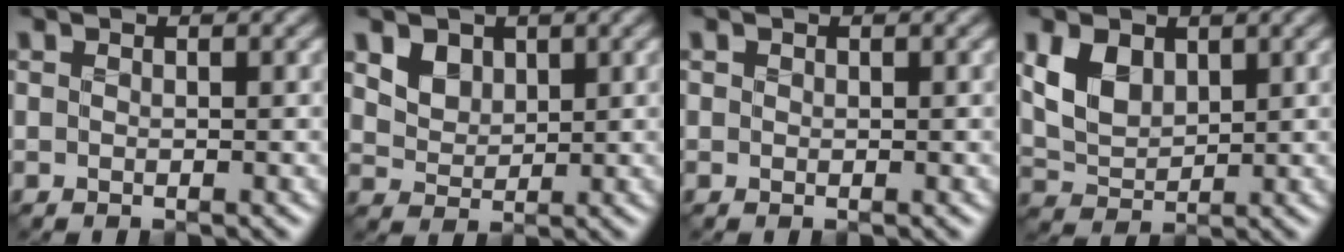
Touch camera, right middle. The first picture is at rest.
{"total": 3.6, "force": [1.9, 2.6, 1.6], "torque": [-0.056, -0.006, 0.049]}
{"total": 0.0}
{"total": 3.7, "force": [1.3, 2.5, 2.4], "torque": [-0.058, -0.005, 0.026]}